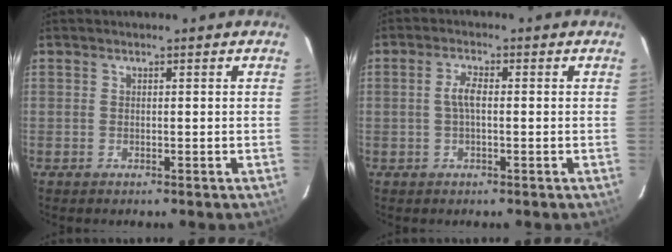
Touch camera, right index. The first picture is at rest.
{"total": 2.8, "force": [-0.1, 0.9, 2.6], "torque": [-0.055, 0.006, -0.001]}